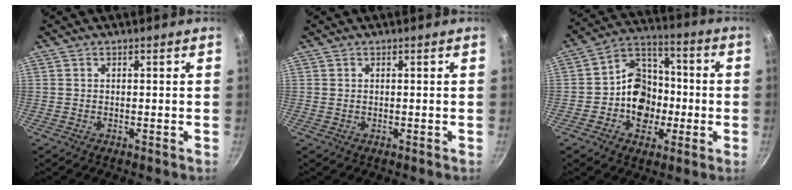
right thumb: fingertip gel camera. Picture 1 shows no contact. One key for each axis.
{"total": 0.0}
{"total": 13.3, "fx": -2.3, "fy": 11.1, "fz": 7.1, "tx": -0.070, "ty": 0.035, "tz": -0.053}